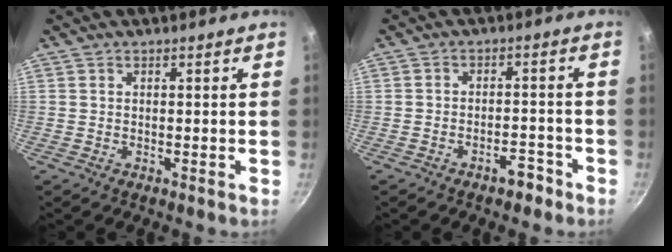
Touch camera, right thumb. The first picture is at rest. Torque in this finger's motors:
{"motor_torque": [0.50, -0.12, -0.16, 0.04, -0.01]}